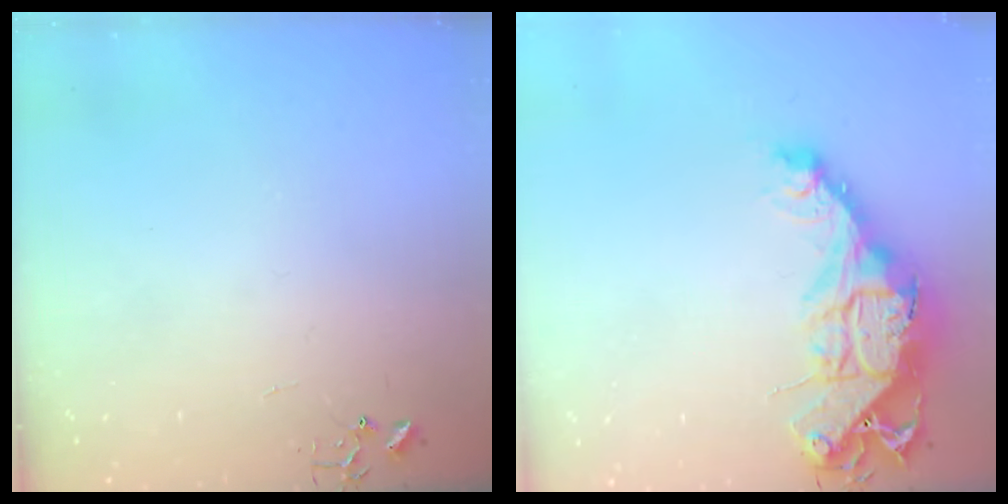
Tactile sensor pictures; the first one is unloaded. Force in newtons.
{"total": 16.6, "press": 16.6, "slide": 1.6}